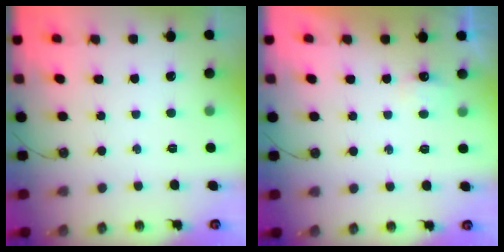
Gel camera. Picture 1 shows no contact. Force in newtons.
{"total": 3.7, "press": 3.7, "slide": 0.6}